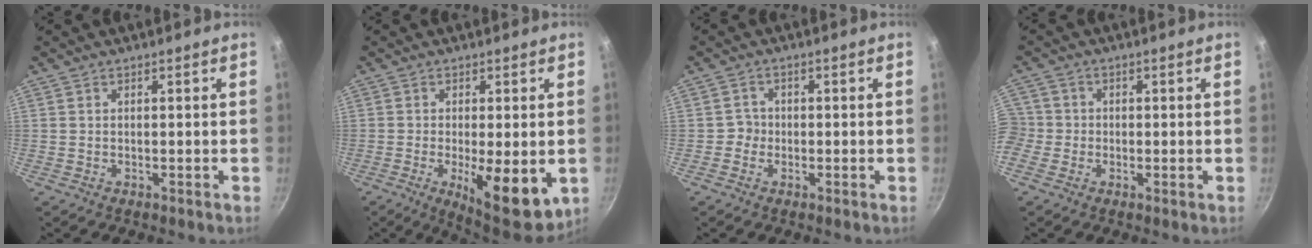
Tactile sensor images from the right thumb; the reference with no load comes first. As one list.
[{"total": 12.8, "force": [-3.2, 4.3, 11.5], "torque": [-0.163, -0.025, -0.037]}, {"total": 2.1, "force": [-0.7, 1.9, 0.4], "torque": [0.008, 0.010, -0.020]}, {"total": 7.5, "force": [-1.1, 7.0, 2.7], "torque": [-0.070, 0.023, -0.022]}]